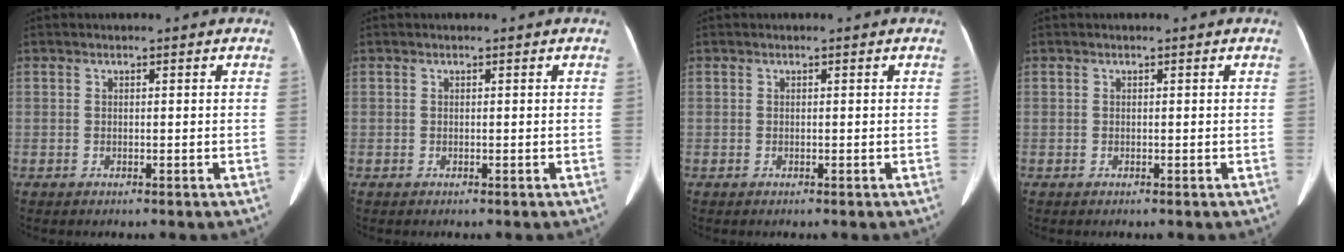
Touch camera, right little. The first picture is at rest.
{"total": 0.0}
{"total": 0.0}
{"total": 0.0}